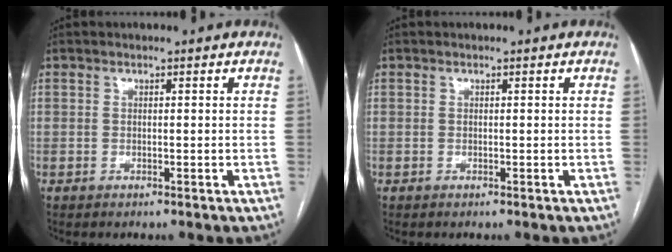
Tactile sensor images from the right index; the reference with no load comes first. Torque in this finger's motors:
{"motor_torque": [0.00, 0.00, 0.00, 0.00]}